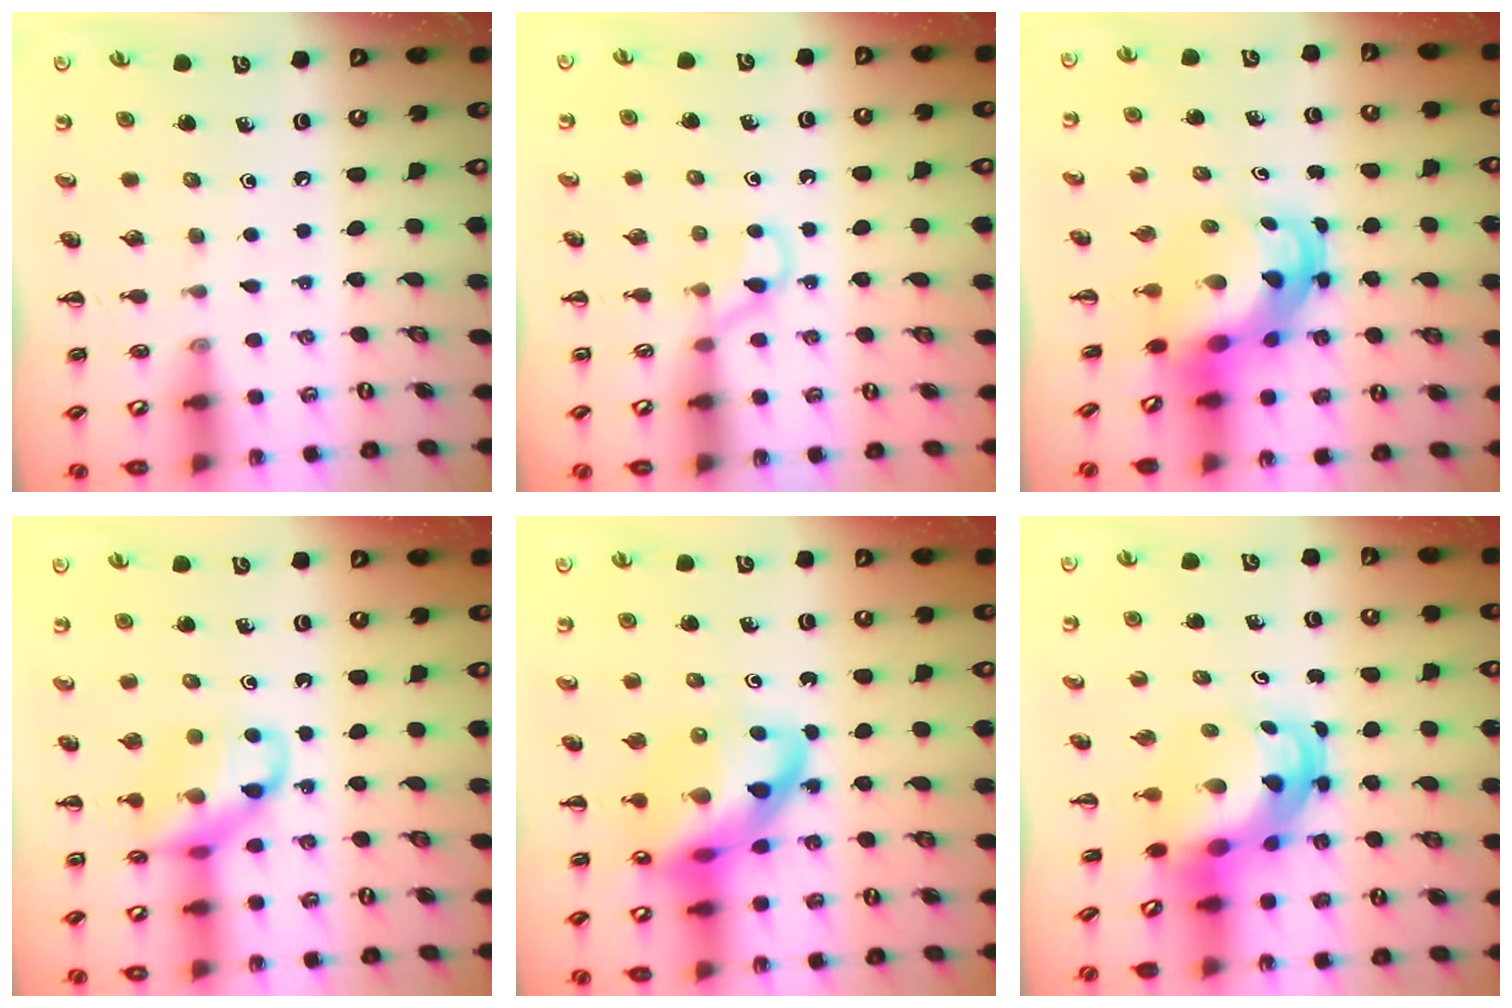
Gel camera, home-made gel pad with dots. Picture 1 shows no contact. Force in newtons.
{"total": 4.7, "press": 4.5, "slide": 1.2}
{"total": 5.7, "press": 5.4, "slide": 1.8}
{"total": 13.1, "press": 12.9, "slide": 1.9}
{"total": 18.6, "press": 18.4, "slide": 2.8}
{"total": 5.7, "press": 5.4, "slide": 1.8}